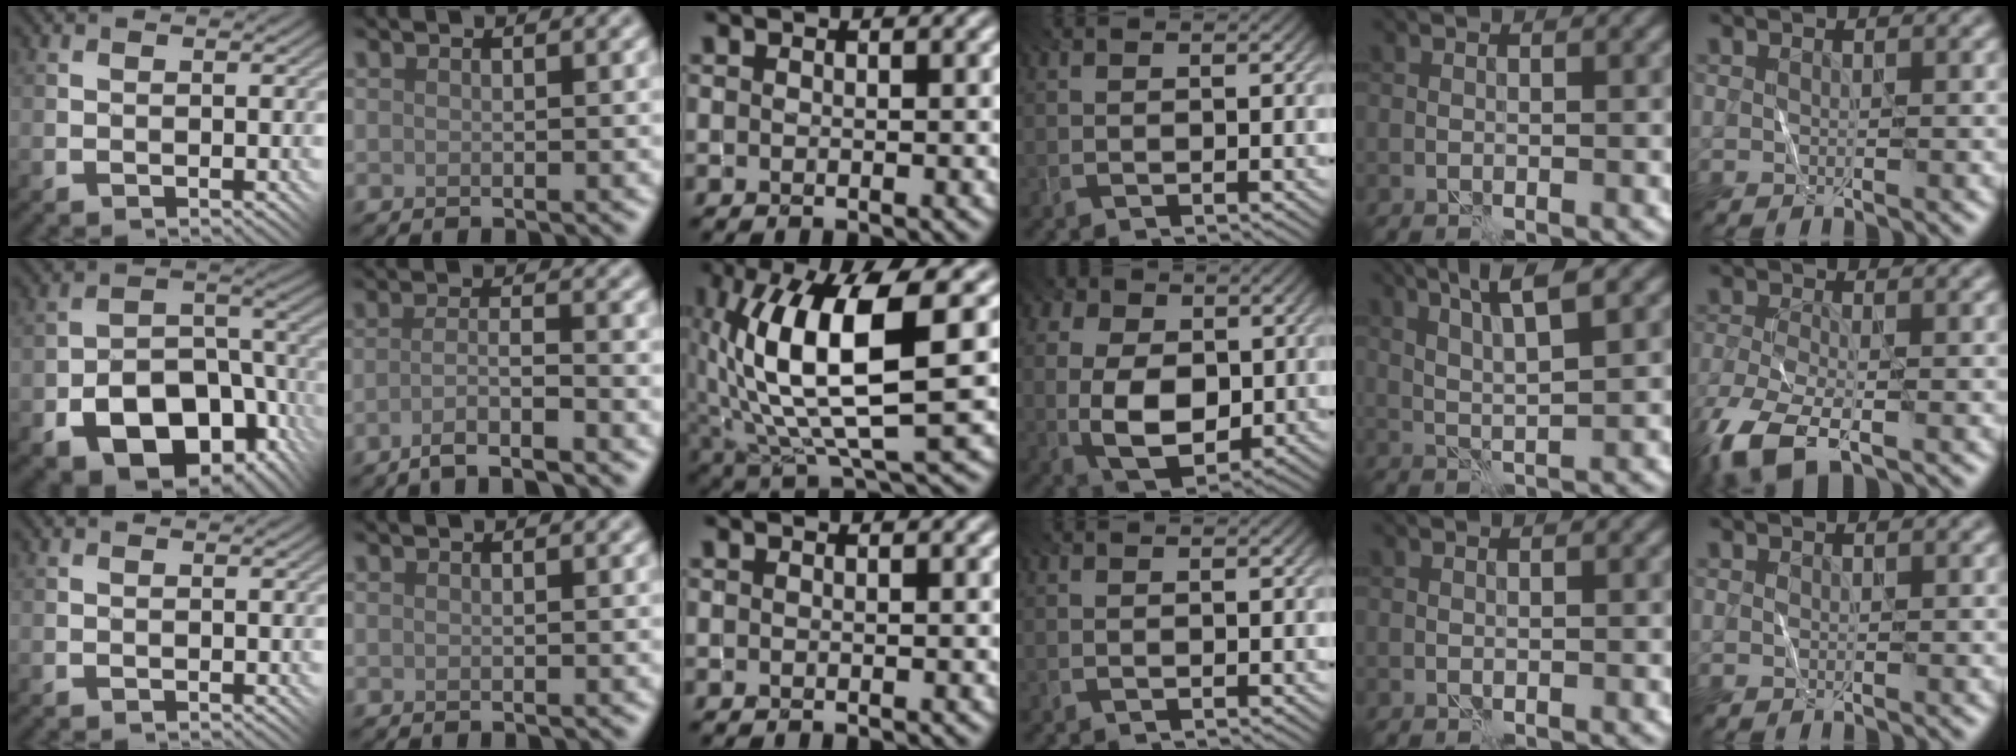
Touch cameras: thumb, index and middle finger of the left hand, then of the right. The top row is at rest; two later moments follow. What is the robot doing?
{"motion": "fold", "object": "shorts"}